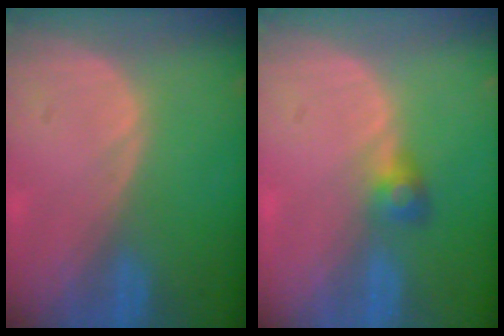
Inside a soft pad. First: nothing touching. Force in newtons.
{"total": 2.6, "press": 2.5, "slide": 0.7}